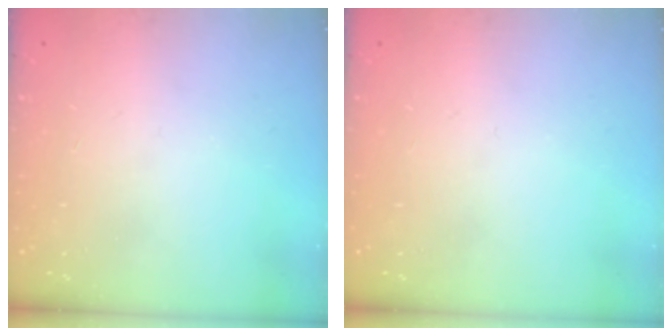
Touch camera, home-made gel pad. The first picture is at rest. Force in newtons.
{"total": 0.0}